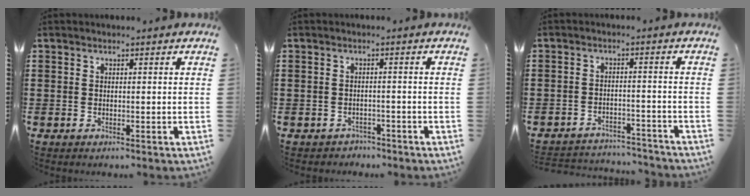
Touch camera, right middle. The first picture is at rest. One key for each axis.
{"total": 1.4, "fx": -1.3, "fy": 0.5, "fz": -0.1, "tx": -0.005, "ty": 0.002, "tz": -0.031}
{"total": 3.5, "fx": -3.5, "fy": 0.5, "fz": -0.1, "tx": -0.005, "ty": 0.002, "tz": -0.075}